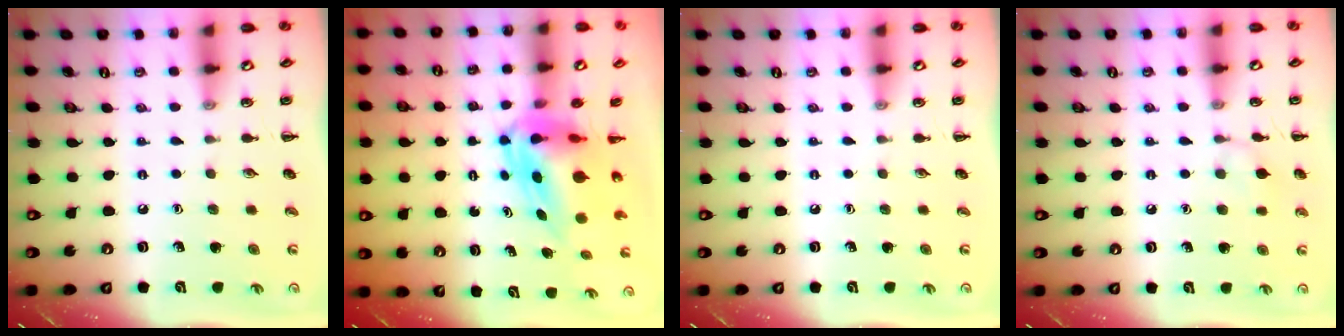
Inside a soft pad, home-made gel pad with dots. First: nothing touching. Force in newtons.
{"total": 7.6, "press": 7.3, "slide": 2.1}
{"total": 0.0}
{"total": 6.9, "press": 6.6, "slide": 2.0}